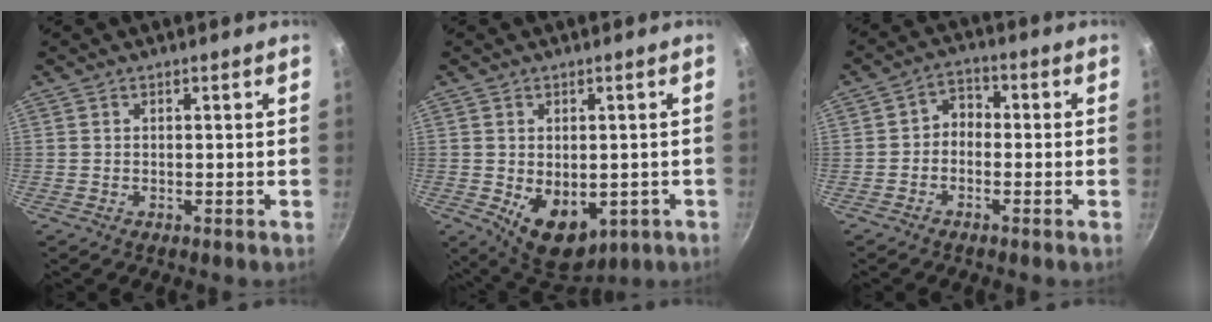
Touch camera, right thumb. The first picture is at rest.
{"total": 11.1, "force": [-2.5, 7.4, 7.9], "torque": [-0.088, -0.012, -0.014]}
{"total": 3.7, "force": [-1.2, 2.9, 2.1], "torque": [-0.020, 0.027, -0.032]}